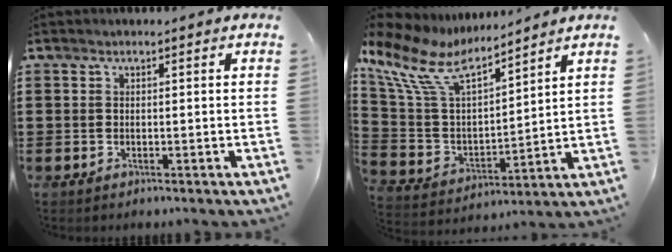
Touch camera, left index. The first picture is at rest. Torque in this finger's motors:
{"motor_torque": [2.14, 0.00, 0.61, 0.21]}